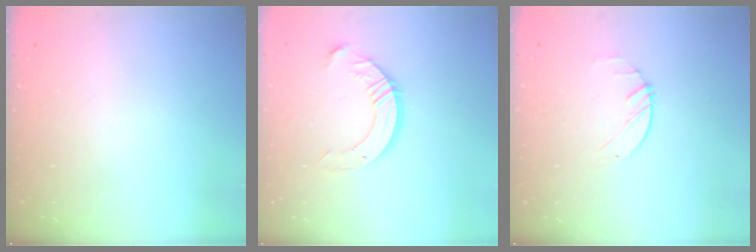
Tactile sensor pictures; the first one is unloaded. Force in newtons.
{"total": 10.5, "press": 10.4, "slide": 0.9}
{"total": 1.2, "press": 1.2, "slide": 0.2}